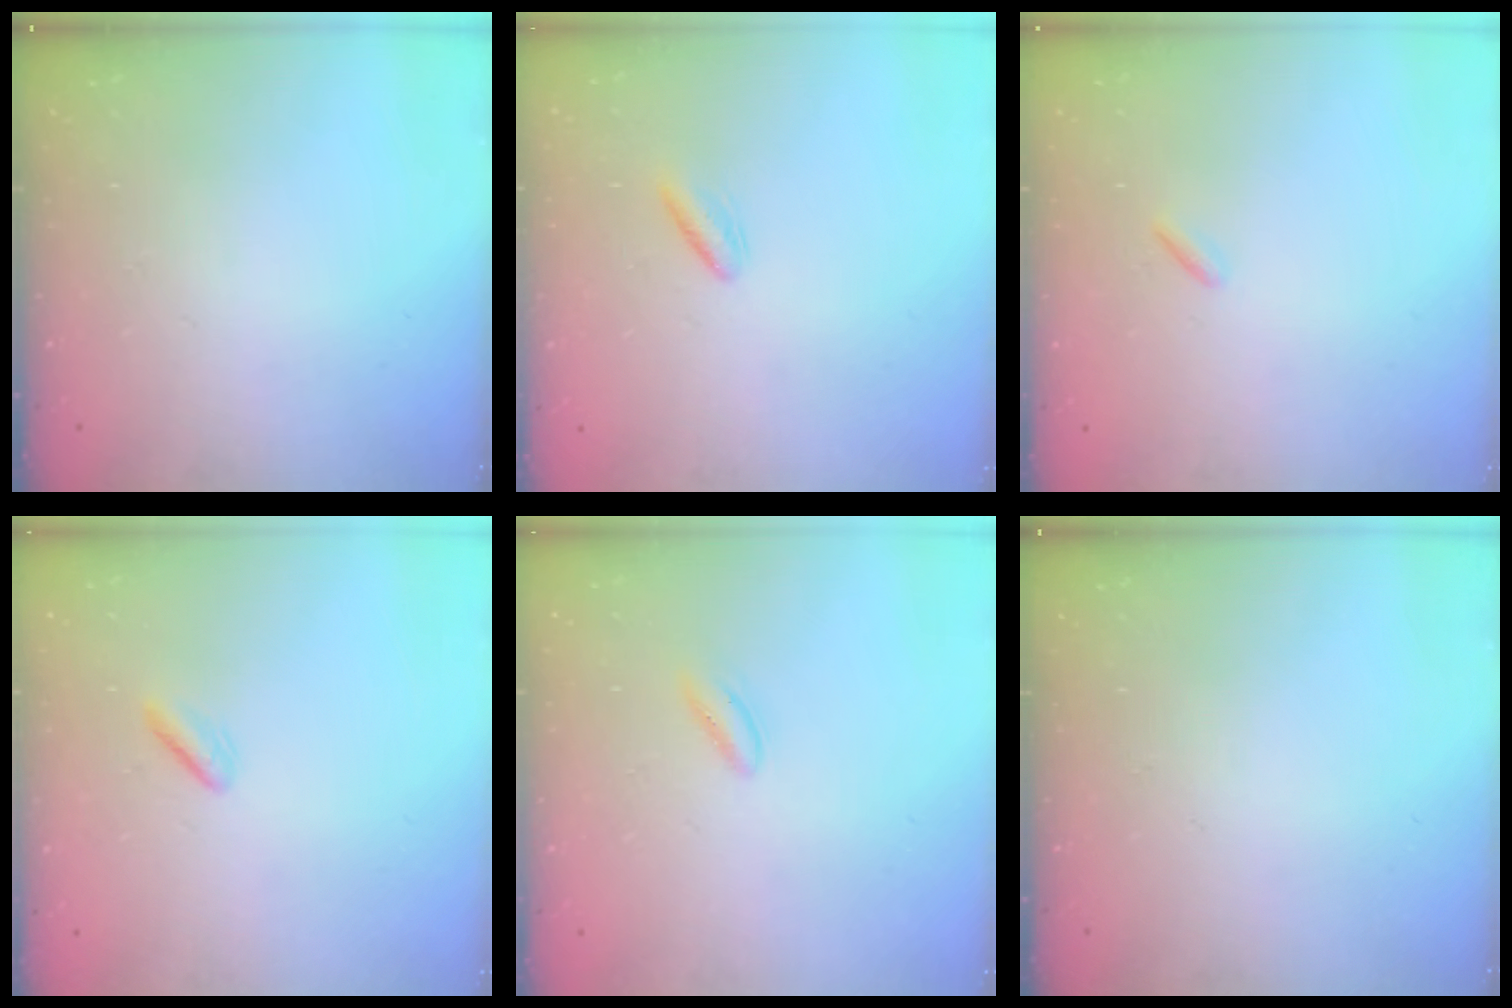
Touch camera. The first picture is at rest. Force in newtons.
{"total": 2.5, "press": 2.3, "slide": 1.1}
{"total": 0.8, "press": 0.7, "slide": 0.4}
{"total": 0.8, "press": 0.4, "slide": 0.6}
{"total": 2.6, "press": 2.5, "slide": 0.8}
{"total": 0.0}